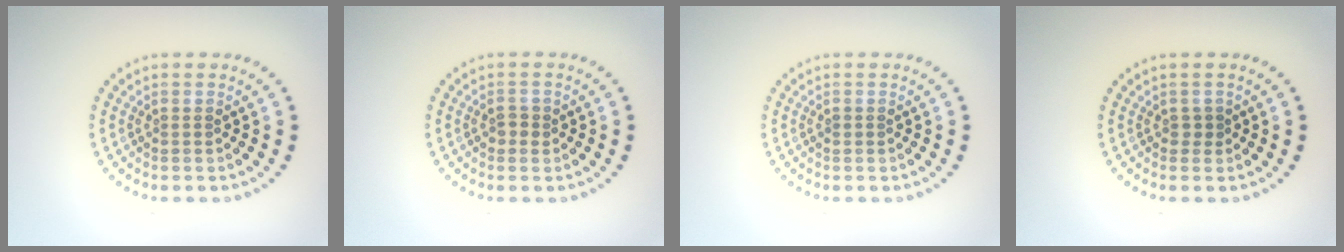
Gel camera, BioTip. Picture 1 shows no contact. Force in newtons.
{"total": 1.1, "press": 1.1, "slide": 0.3}
{"total": 0.5, "press": 0.5, "slide": 0.2}
{"total": 0.6, "press": 0.6, "slide": 0.1}